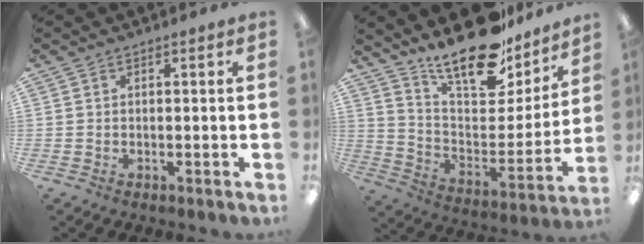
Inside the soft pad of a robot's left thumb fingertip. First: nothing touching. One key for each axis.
{"total": 20.1, "fx": 17.0, "fy": 6.6, "fz": 8.5, "tx": -0.139, "ty": -0.126, "tz": 0.295}